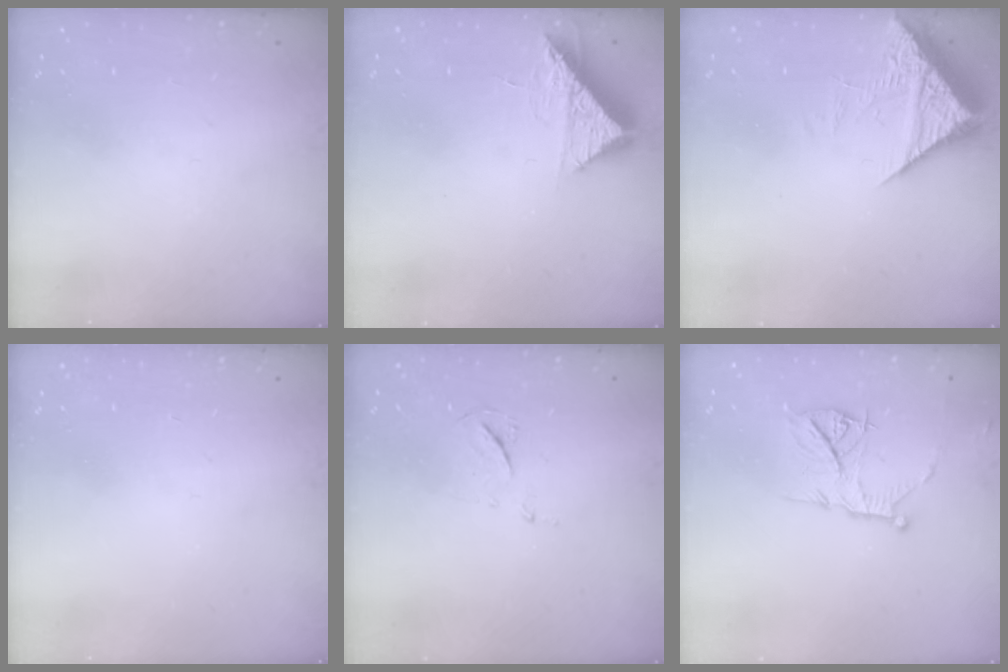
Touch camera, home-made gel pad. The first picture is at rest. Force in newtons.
{"total": 10.4, "press": 10.4, "slide": 0.7}
{"total": 7.2, "press": 7.1, "slide": 0.9}
{"total": 0.0}
{"total": 5.6, "press": 5.6, "slide": 0.8}
{"total": 10.3, "press": 10.3, "slide": 0.6}